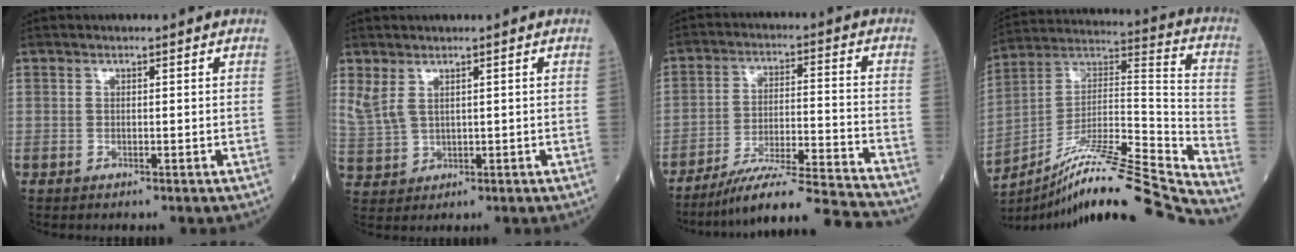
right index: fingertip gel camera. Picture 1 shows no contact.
{"total": 3.9, "force": [2.1, 2.2, 2.5], "torque": [-0.068, 0.006, 0.058]}
{"total": 16.4, "force": [-15.3, -1.7, 5.6], "torque": [-0.093, -0.001, -0.246]}
{"total": 24.2, "force": [-21.2, -1.4, 11.6], "torque": [-0.170, 0.010, -0.347]}